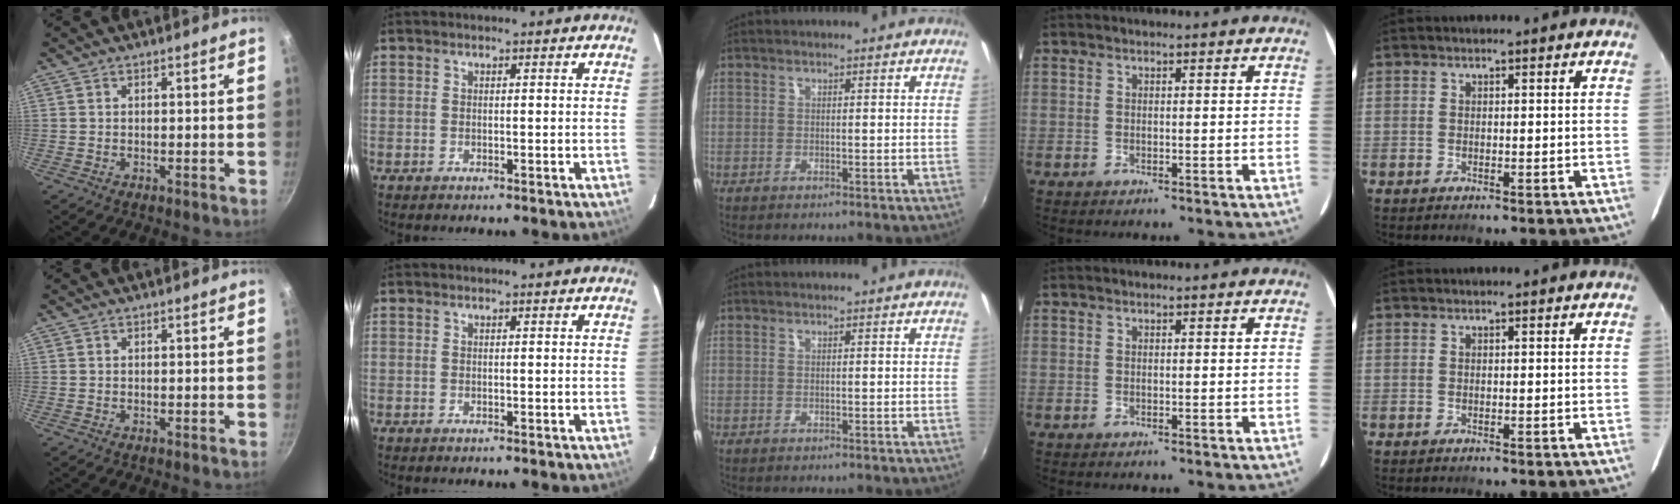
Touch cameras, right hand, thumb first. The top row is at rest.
{}